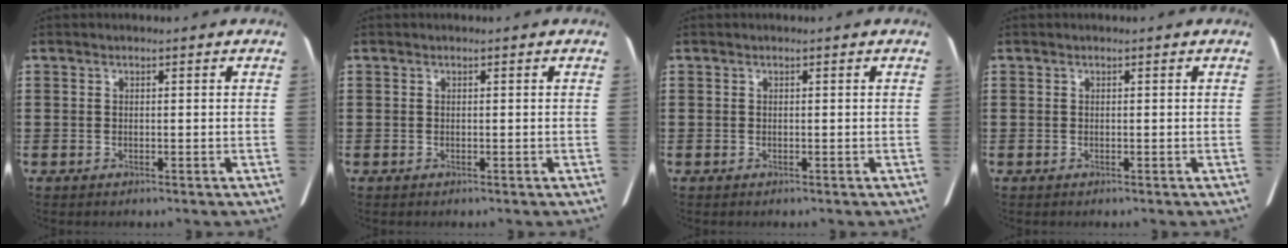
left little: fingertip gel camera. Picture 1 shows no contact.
{"total": 0.0}
{"total": 0.0}
{"total": 0.0}